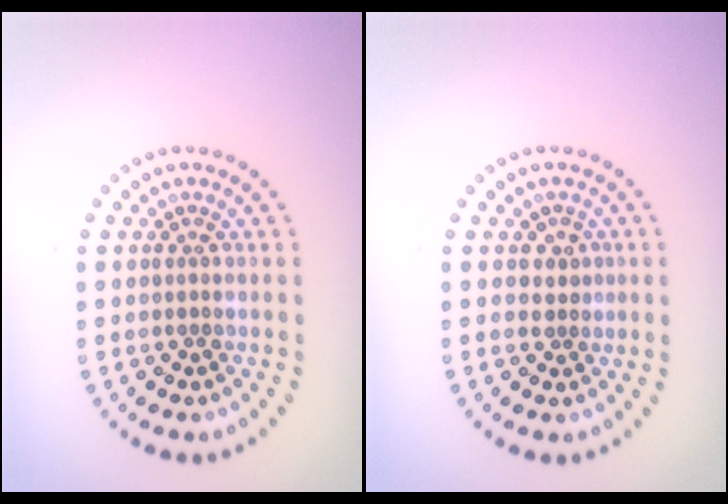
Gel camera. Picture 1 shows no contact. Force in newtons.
{"total": 1.5, "press": 1.2, "slide": 0.9}